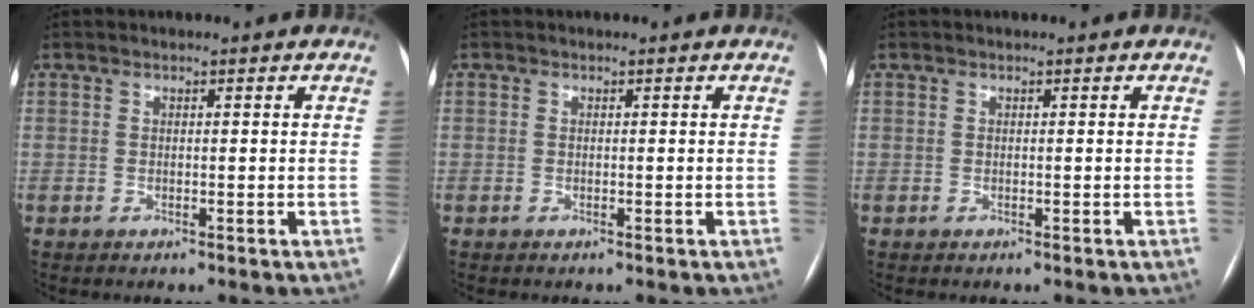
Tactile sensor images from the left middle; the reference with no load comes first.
{"total": 0.0}
{"total": 0.0}